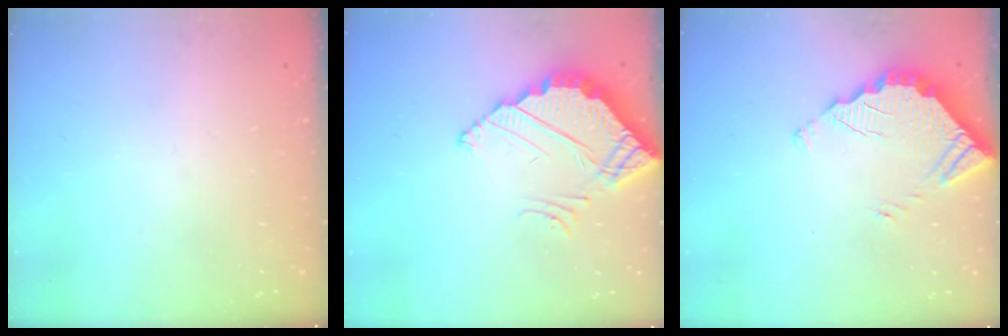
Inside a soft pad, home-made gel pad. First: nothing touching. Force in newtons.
{"total": 3.9, "press": 3.8, "slide": 0.2}
{"total": 3.6, "press": 3.6, "slide": 0.2}